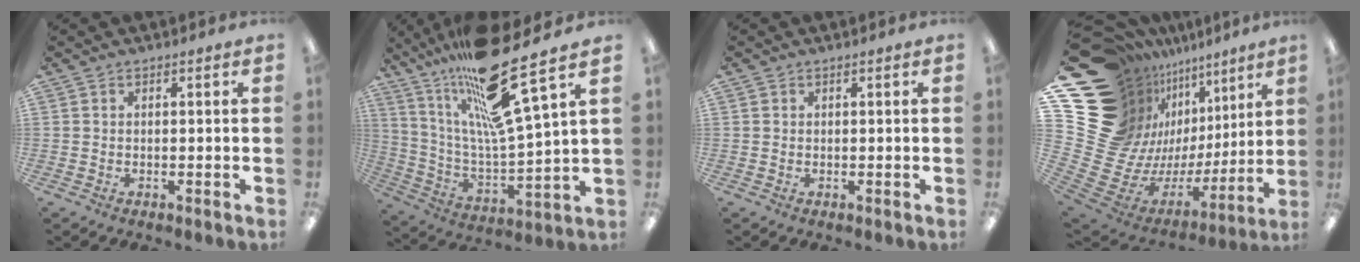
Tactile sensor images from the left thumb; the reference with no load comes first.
{"total": 23.5, "force": [16.7, 4.0, 16.1], "torque": [-0.295, -0.098, 0.265]}
{"total": 0.0}
{"total": 22.9, "force": [9.5, 16.9, 12.2], "torque": [-0.218, -0.132, 0.236]}